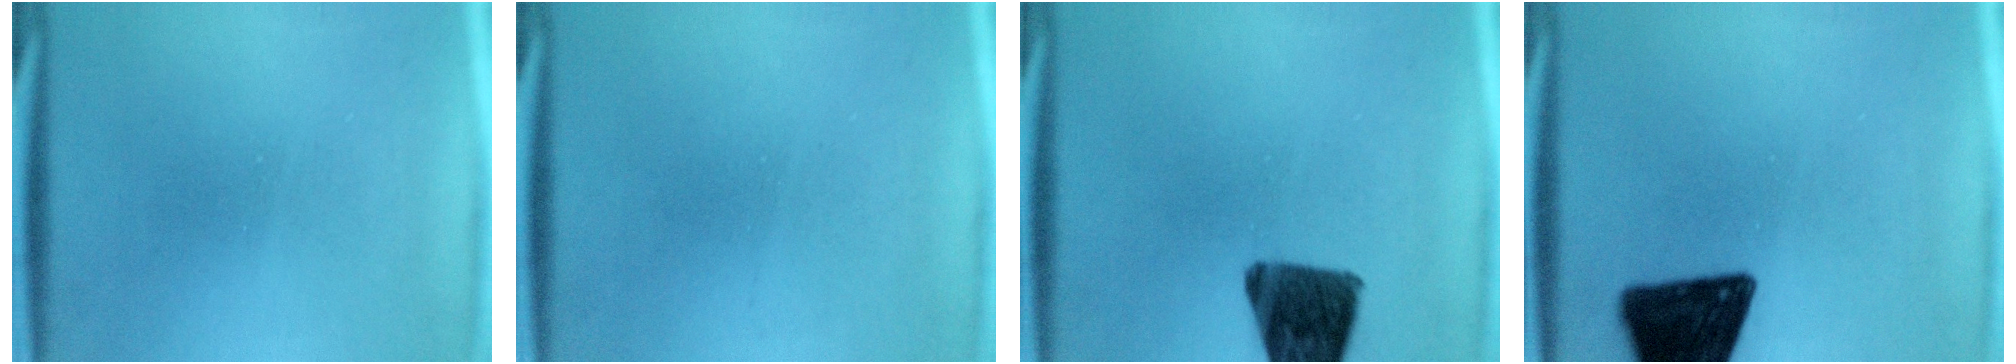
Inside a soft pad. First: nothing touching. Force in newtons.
{"total": 1.4}
{"total": 11.8}
{"total": 17.0}